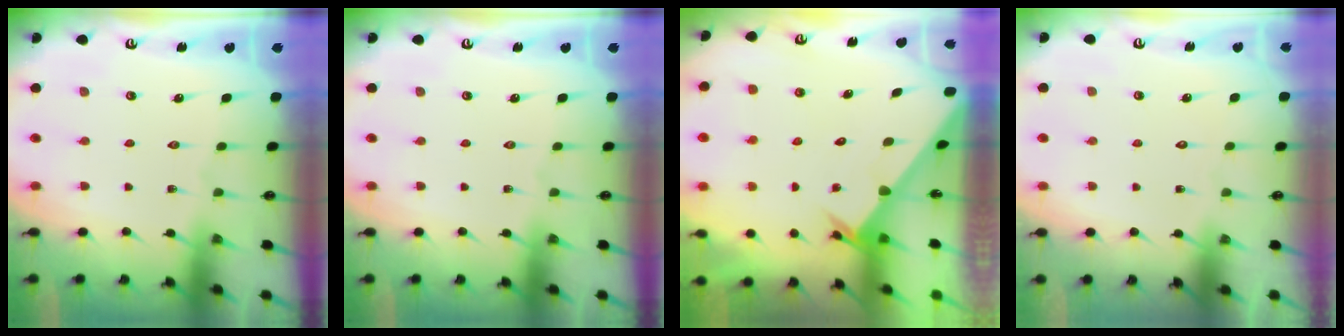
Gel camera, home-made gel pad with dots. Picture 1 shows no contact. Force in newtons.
{"total": 0.0}
{"total": 2.0, "press": 2.0, "slide": 0.1}
{"total": 1.6, "press": 1.6, "slide": 0.1}